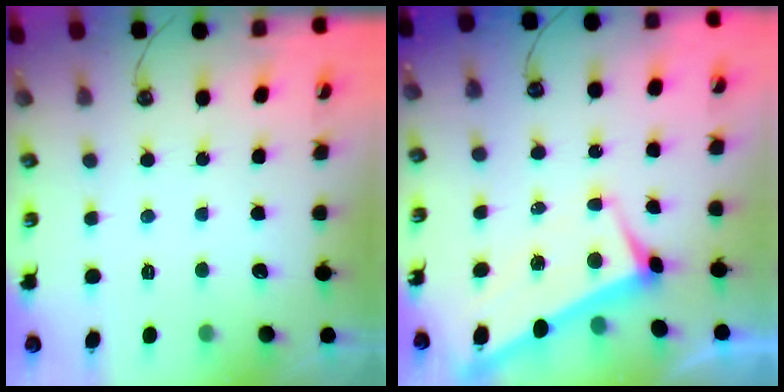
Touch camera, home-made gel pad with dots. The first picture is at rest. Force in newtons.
{"total": 2.9, "press": 2.8, "slide": 0.9}